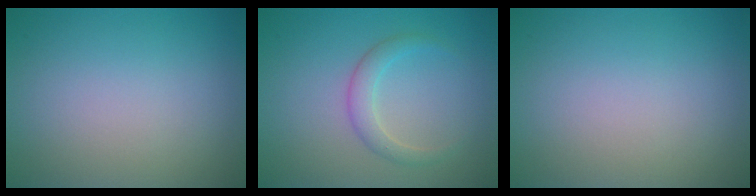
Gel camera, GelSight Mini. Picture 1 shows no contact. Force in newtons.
{"total": 2.0, "press": 2.0, "slide": 0.1}
{"total": 0.0}